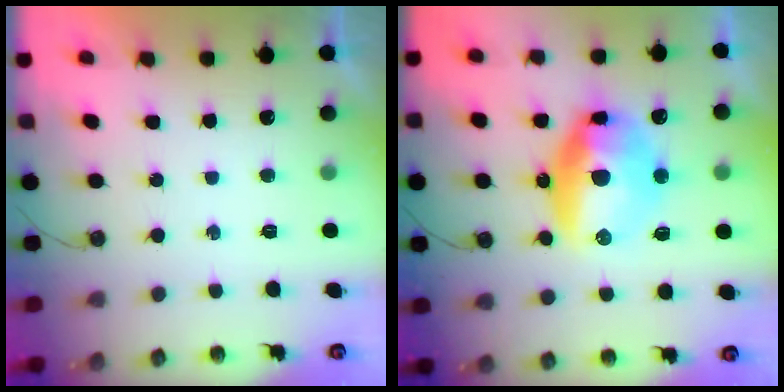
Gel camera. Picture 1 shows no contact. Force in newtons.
{"total": 17.5, "press": 16.5, "slide": 5.9}